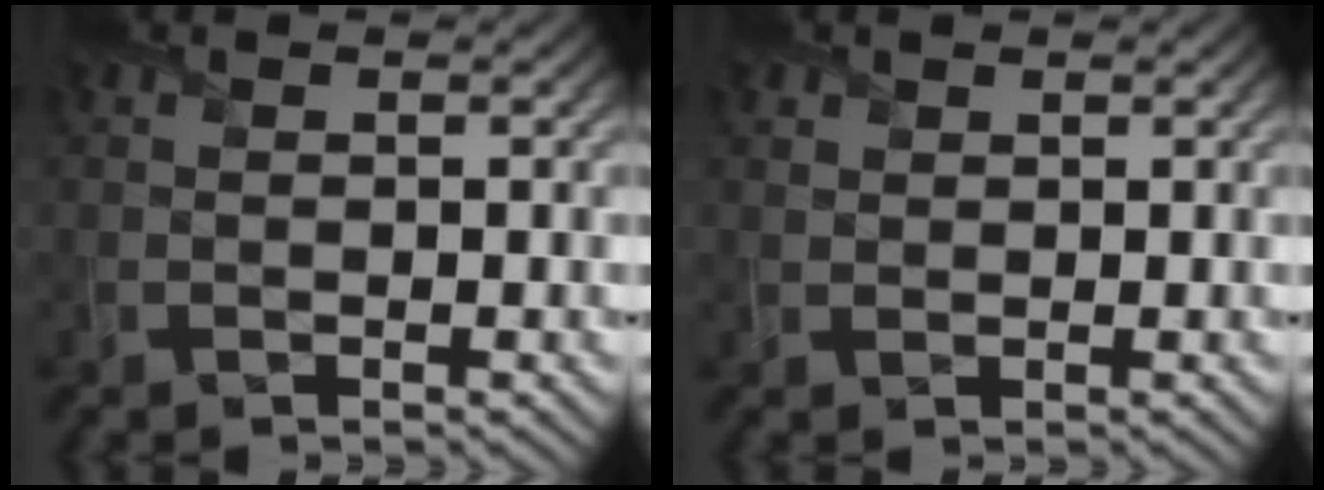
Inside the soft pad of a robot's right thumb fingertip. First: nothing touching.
{"total": 1.1, "force": [0.8, 0.7, 0.2], "torque": [-0.007, 0.000, 0.018]}